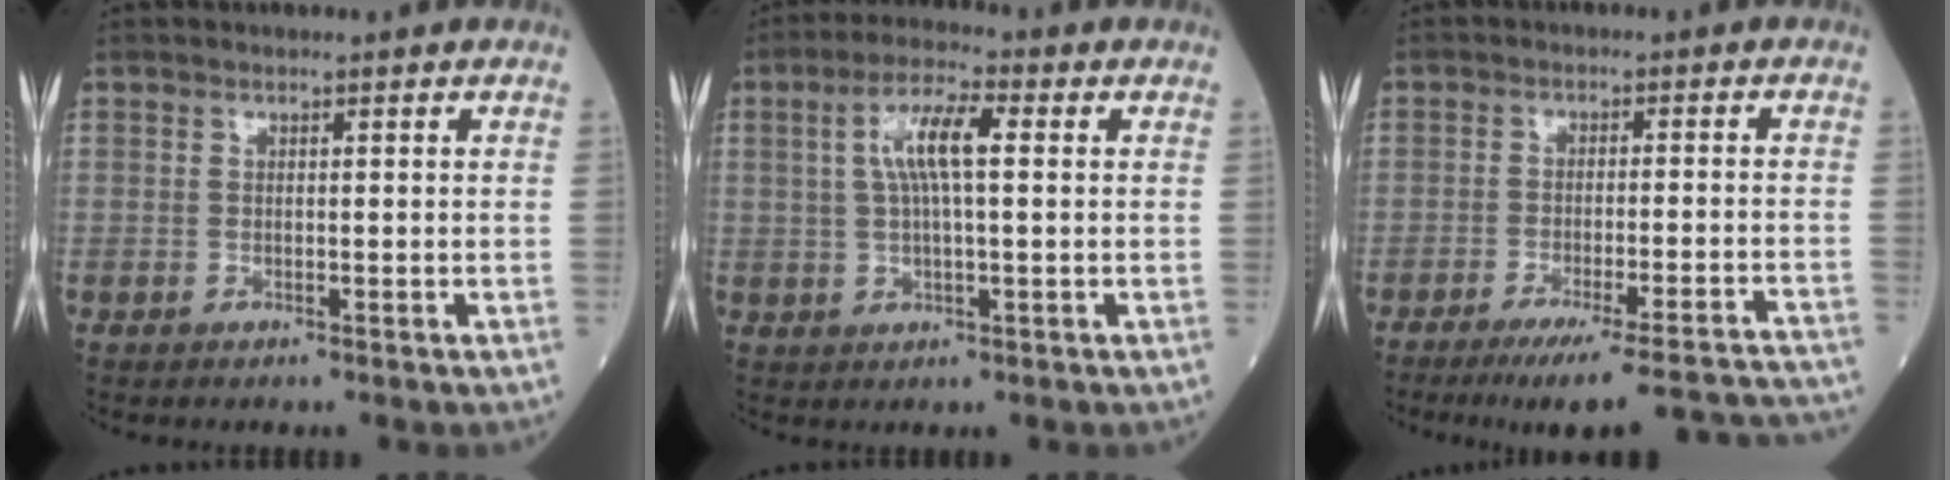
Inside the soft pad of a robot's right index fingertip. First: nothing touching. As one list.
[{"total": 7.3, "force": [1.5, 1.4, 7.0], "torque": [-0.140, 0.016, 0.028]}, {"total": 20.4, "force": [-19.1, 0.4, 7.1], "torque": [-0.044, -0.008, -0.241]}]